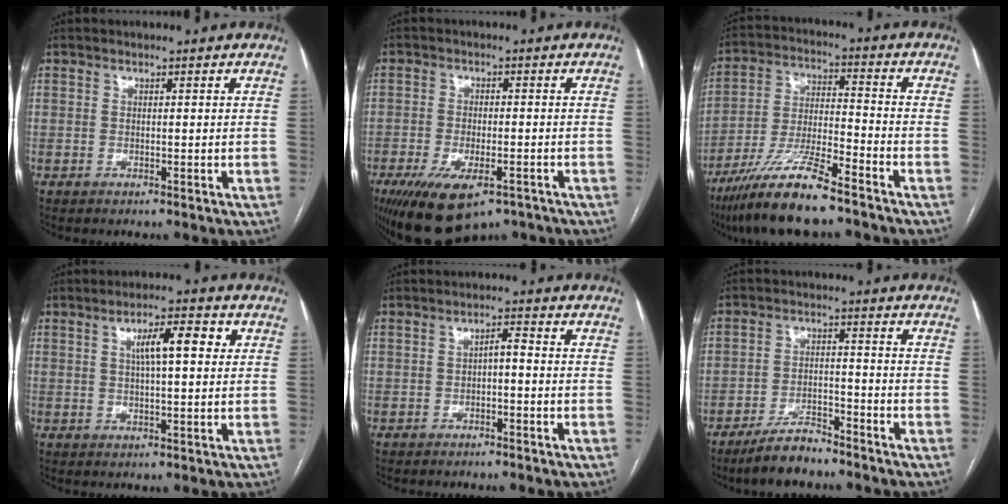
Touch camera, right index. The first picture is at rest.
{"total": 11.9, "force": [-7.5, 4.9, 7.9], "torque": [-0.144, -0.013, -0.112]}
{"total": 13.0, "force": [-9.8, 1.4, 8.5], "torque": [-0.168, -0.020, -0.177]}
{"total": 6.6, "force": [1.9, 1.4, 6.1], "torque": [-0.104, 0.016, 0.032]}
{"total": 2.1, "force": [-0.5, 0.6, 2.0], "torque": [-0.032, 0.009, -0.008]}
{"total": 6.3, "force": [-5.4, 1.8, 2.7], "torque": [-0.053, -0.007, -0.098]}